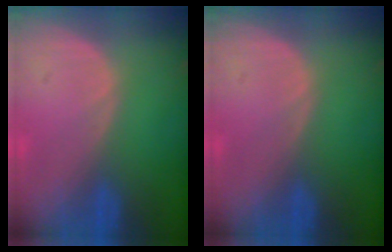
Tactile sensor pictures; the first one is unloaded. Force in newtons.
{"total": 0.0}